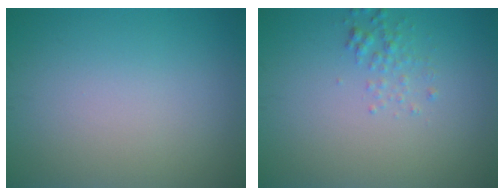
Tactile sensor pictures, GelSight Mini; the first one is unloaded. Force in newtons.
{"total": 1.3, "press": 1.3, "slide": 0.0}